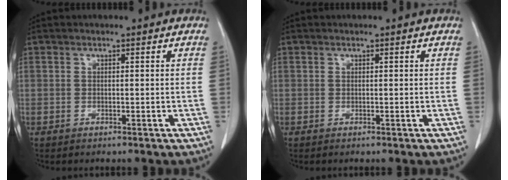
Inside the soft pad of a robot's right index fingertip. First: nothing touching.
{"total": 0.0}